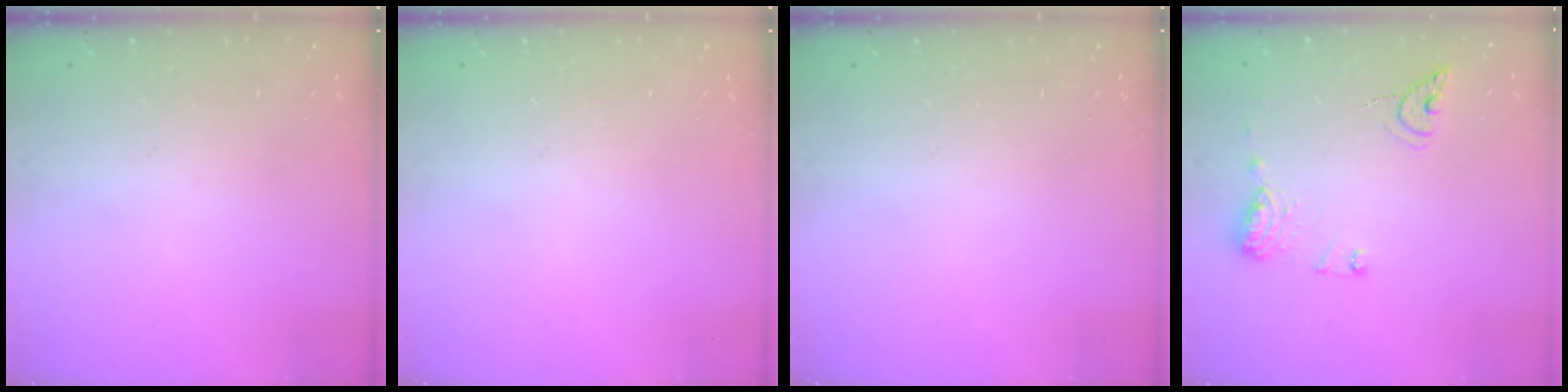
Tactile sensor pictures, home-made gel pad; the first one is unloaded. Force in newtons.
{"total": 0.0}
{"total": 0.0}
{"total": 10.4, "press": 10.3, "slide": 0.9}